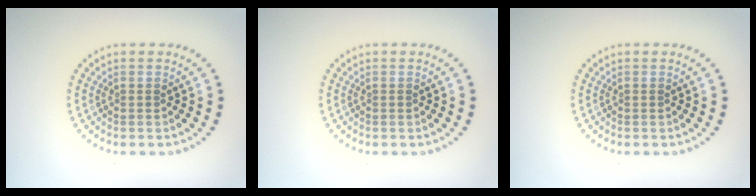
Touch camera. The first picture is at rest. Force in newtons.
{"total": 0.0}
{"total": 0.0}